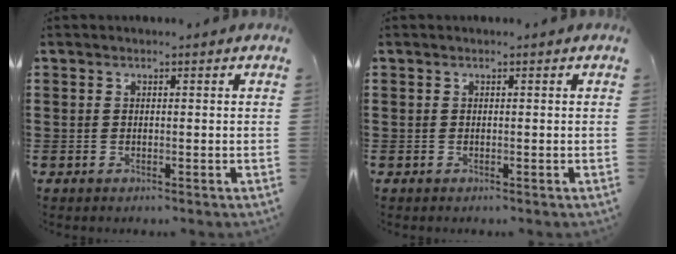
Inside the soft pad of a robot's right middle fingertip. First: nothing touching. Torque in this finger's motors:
{"motor_torque": [0.36, -0.09, -0.02, -0.01]}